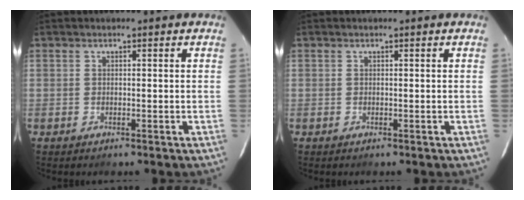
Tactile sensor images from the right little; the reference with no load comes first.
{"total": 0.0}